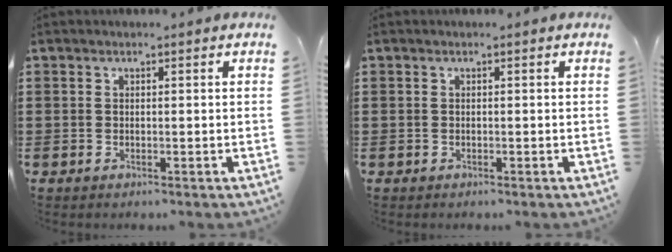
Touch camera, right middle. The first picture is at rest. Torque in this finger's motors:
{"motor_torque": [-0.05, -0.06, 0.00, -0.01]}